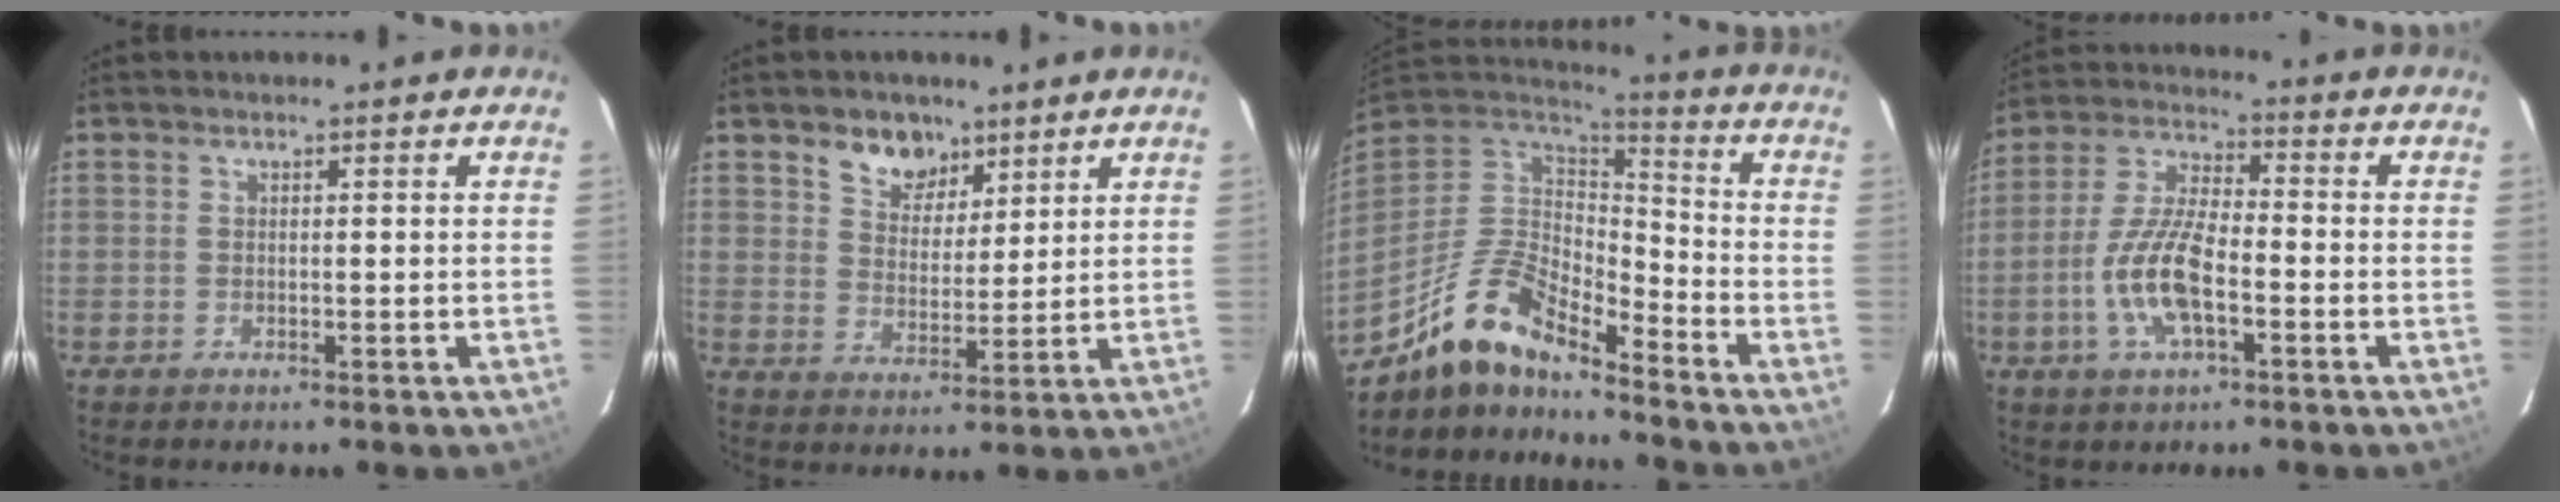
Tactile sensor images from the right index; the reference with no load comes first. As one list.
[{"total": 6.9, "force": [4.7, 4.5, 2.4], "torque": [-0.036, 0.007, 0.087]}, {"total": 14.9, "force": [-11.9, 4.2, 7.8], "torque": [-0.165, -0.002, -0.234]}, {"total": 11.9, "force": [-3.8, 4.3, 10.4], "torque": [-0.220, 0.002, -0.076]}]